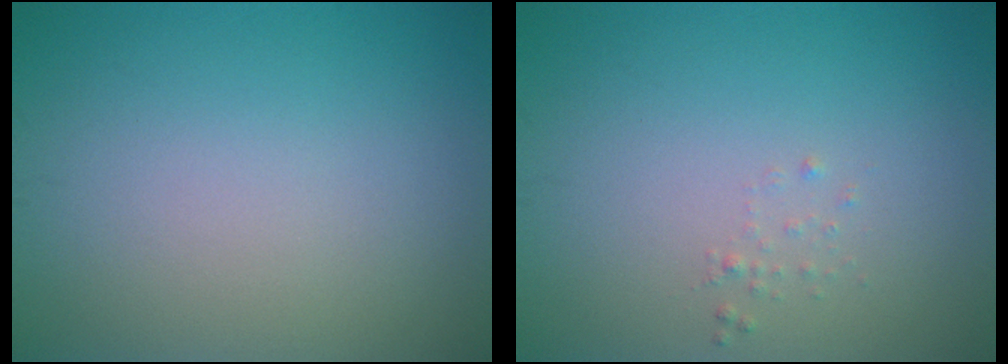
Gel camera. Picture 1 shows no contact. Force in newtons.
{"total": 0.5, "press": 0.5, "slide": 0.1}